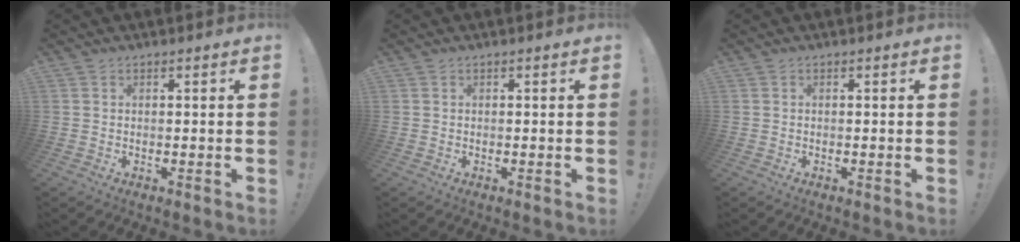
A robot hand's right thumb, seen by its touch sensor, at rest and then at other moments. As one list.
[{"total": 0.0}, {"total": 0.0}]